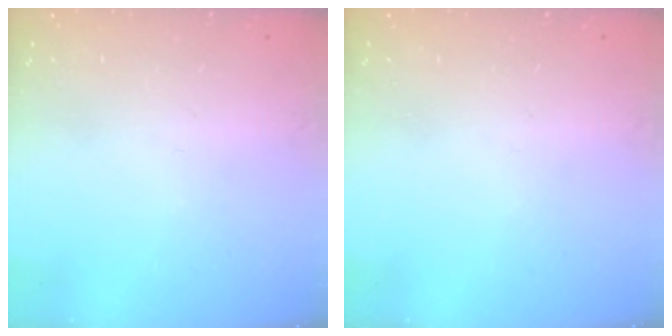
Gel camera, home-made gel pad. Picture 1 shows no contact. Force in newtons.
{"total": 0.0}